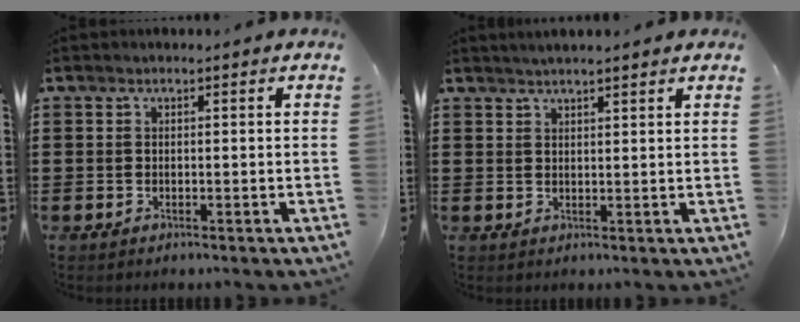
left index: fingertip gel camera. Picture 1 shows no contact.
{"total": 2.0, "force": [1.8, -0.1, 0.7], "torque": [-0.017, 0.002, 0.034]}